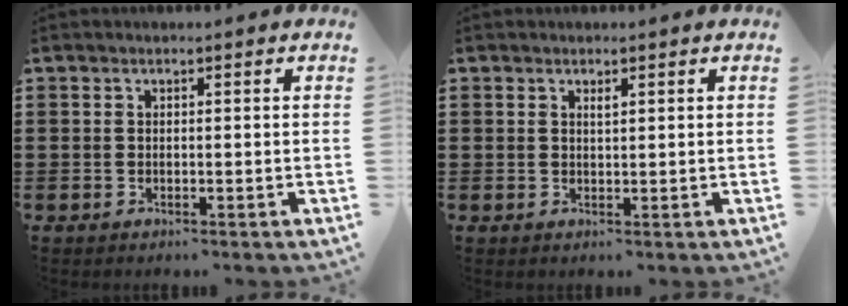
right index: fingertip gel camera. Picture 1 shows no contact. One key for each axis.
{"total": 0.7, "fx": 0.5, "fy": 0.1, "fz": 0.6, "tx": -0.012, "ty": -0.002, "tz": 0.010}